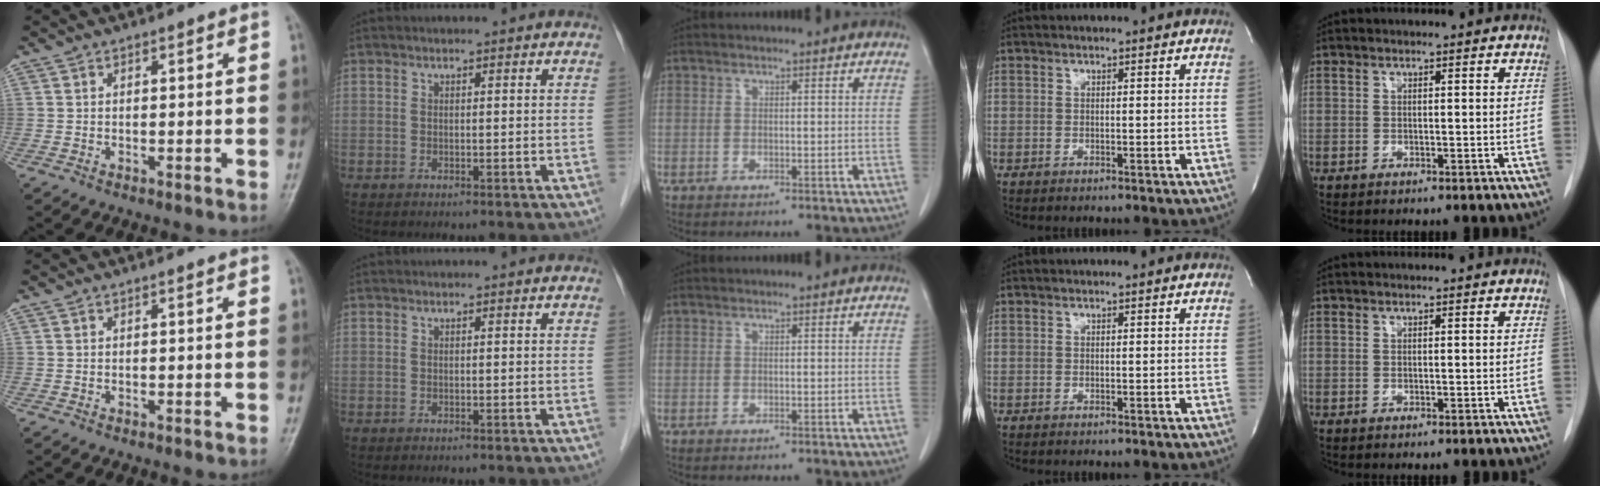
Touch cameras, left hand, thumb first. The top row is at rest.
{}